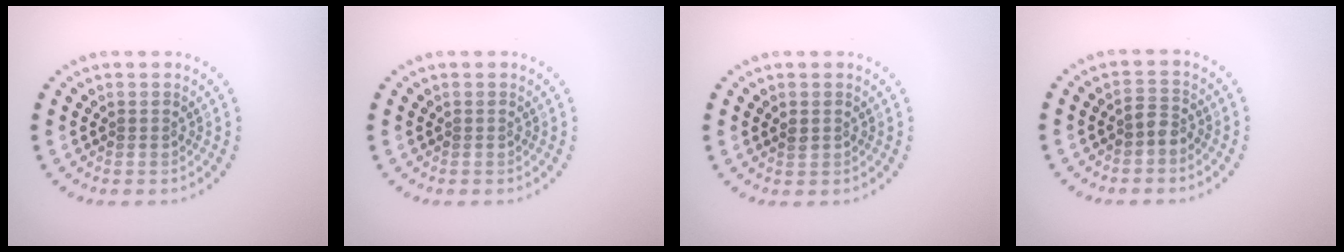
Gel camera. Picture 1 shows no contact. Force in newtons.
{"total": 0.0}
{"total": 0.7, "press": 0.7, "slide": 0.1}
{"total": 1.5, "press": 1.4, "slide": 0.7}